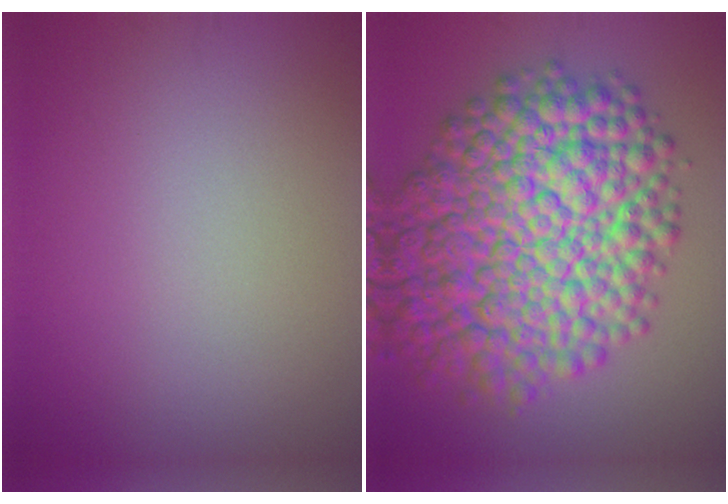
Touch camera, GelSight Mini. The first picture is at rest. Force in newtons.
{"total": 14.2, "press": 14.2, "slide": 0.2}